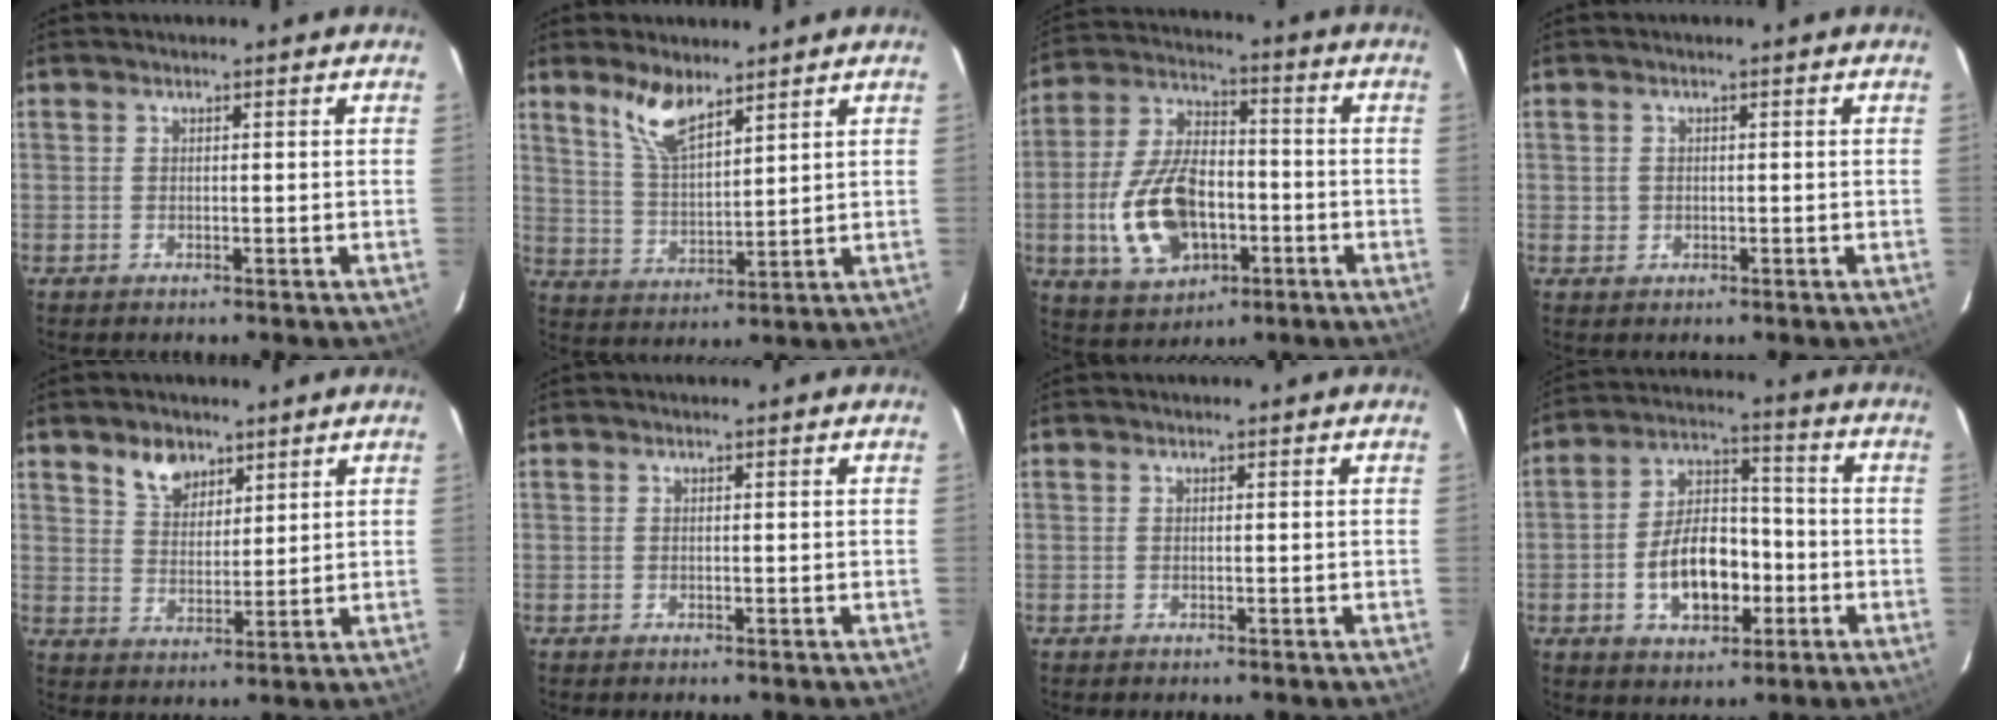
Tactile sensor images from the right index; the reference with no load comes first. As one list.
[{"total": 8.2, "force": [5.9, 2.7, 5.1], "torque": [-0.098, 0.004, 0.123]}, {"total": 16.5, "force": [-4.4, 9.8, 12.5], "torque": [-0.266, 0.008, -0.064]}, {"total": 1.5, "force": [0.0, 1.5, 0.3], "torque": [-0.004, 0.003, 0.002]}, {"total": 6.2, "force": [4.2, 3.8, 2.6], "torque": [-0.039, 0.008, 0.082]}, {"total": 0.0}, {"total": 0.0}, {"total": 12.6, "force": [-3.7, 7.4, 9.4], "torque": [-0.183, 0.024, -0.051]}]